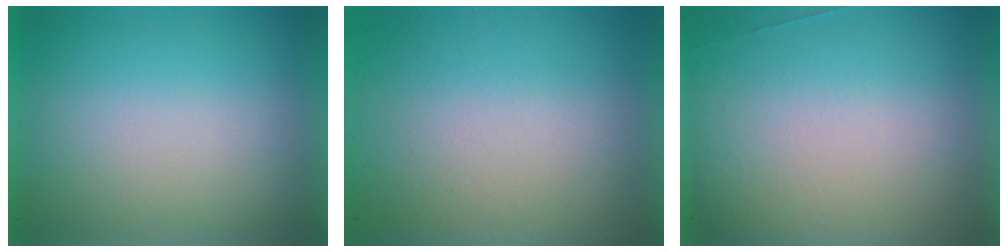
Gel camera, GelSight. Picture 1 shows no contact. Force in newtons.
{"total": 8.1}
{"total": 1.7}